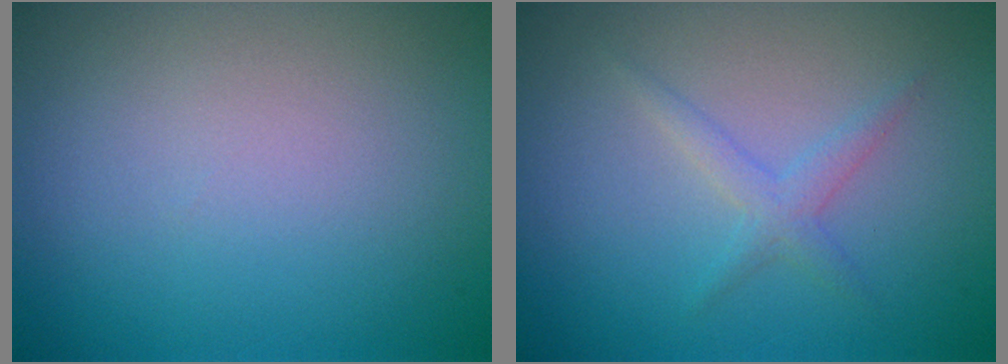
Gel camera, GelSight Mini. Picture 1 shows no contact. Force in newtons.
{"total": 1.6, "press": 1.6, "slide": 0.1}